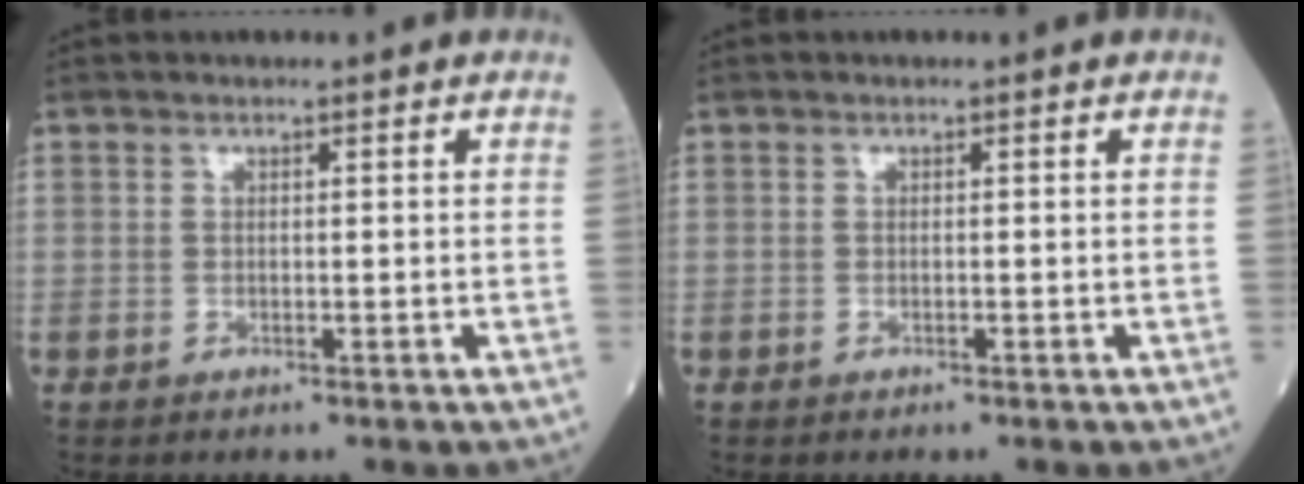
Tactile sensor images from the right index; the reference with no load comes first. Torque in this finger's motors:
{"motor_torque": [-0.05, 0.00, -0.01, -0.01]}